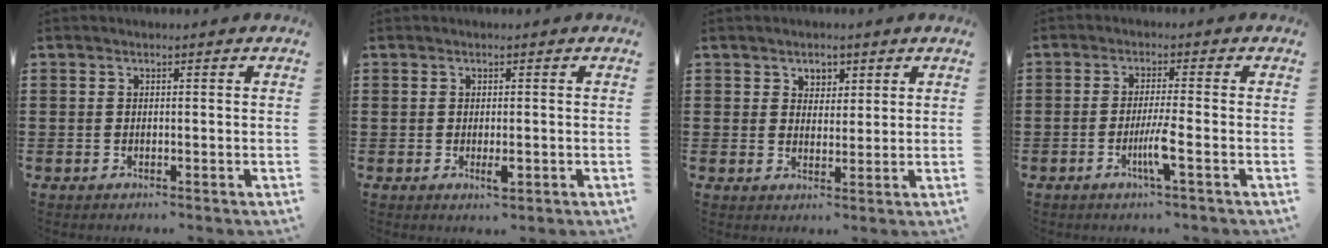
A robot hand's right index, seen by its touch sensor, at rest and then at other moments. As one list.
[{"total": 1.9, "force": [-0.4, 0.6, 1.8], "torque": [-0.031, -0.002, -0.007]}, {"total": 2.6, "force": [1.7, 2.0, 0.4], "torque": [-0.019, 0.011, 0.030]}, {"total": 4.3, "force": [-1.8, -0.3, 3.9], "torque": [-0.081, -0.018, -0.036]}]